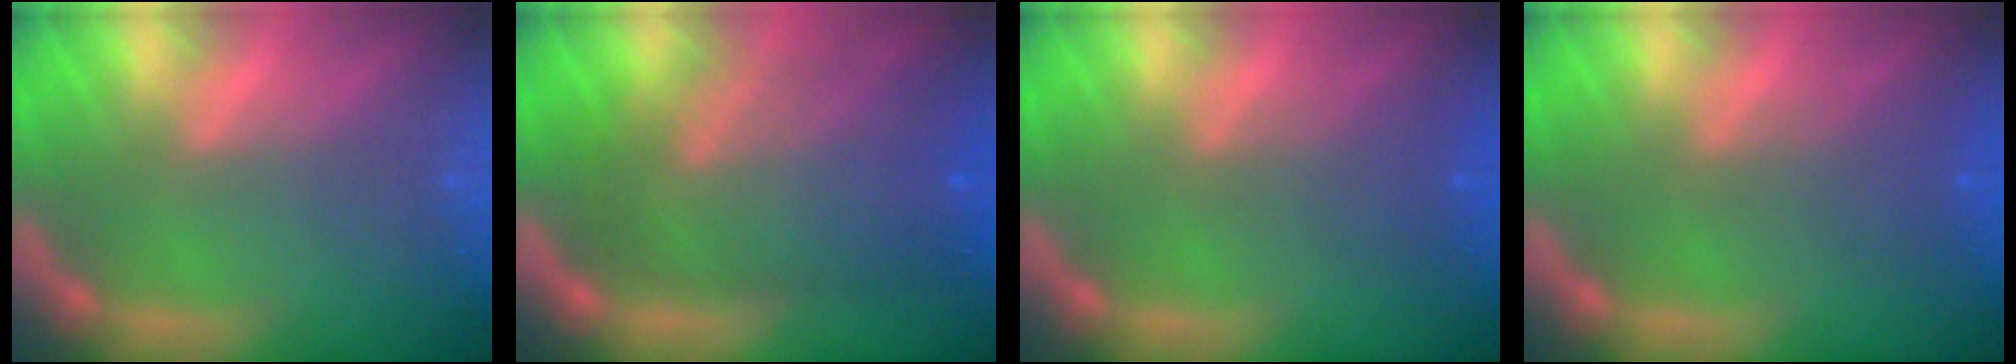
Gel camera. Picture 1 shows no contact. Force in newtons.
{"total": 9.5}
{"total": 2.5}
{"total": 2.5}